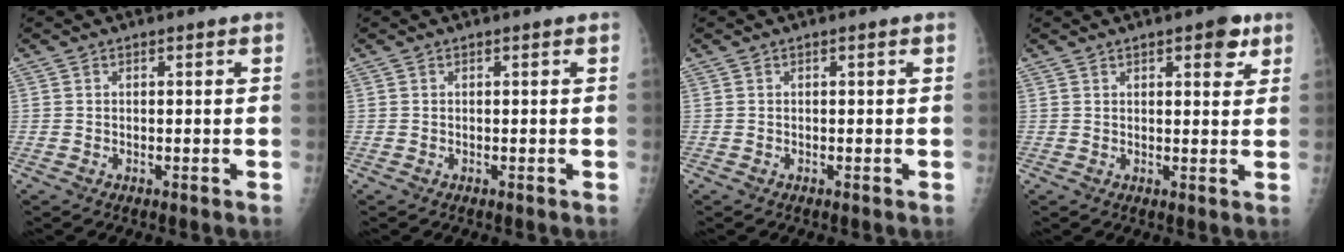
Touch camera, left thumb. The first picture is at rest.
{"total": 0.0}
{"total": 0.0}
{"total": 4.9, "force": [2.7, 2.0, 3.5], "torque": [-0.029, -0.009, 0.029]}